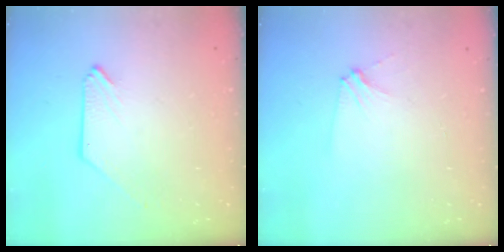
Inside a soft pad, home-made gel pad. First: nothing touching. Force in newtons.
{"total": 2.8, "press": 2.8, "slide": 0.4}